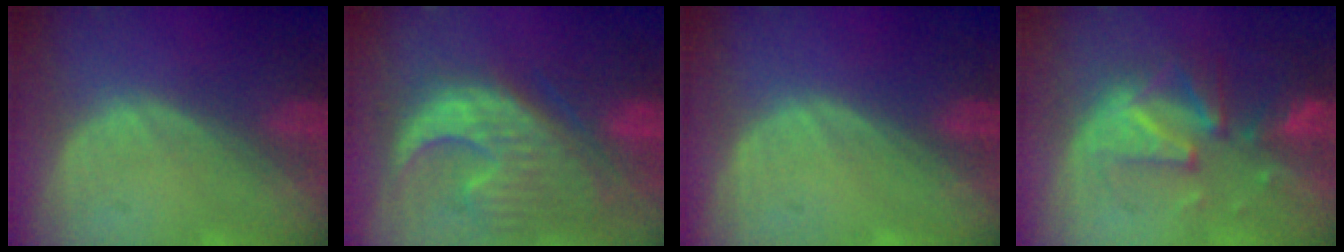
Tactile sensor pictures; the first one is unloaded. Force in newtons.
{"total": 13.2, "press": 11.4, "slide": 6.8}
{"total": 0.0}
{"total": 10.0, "press": 8.7, "slide": 4.8}